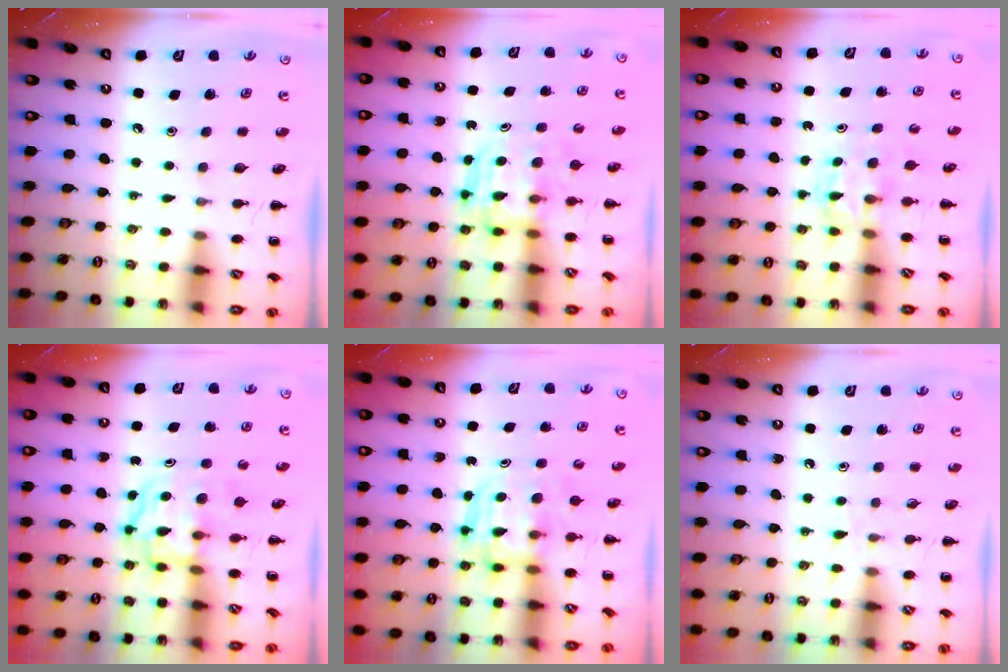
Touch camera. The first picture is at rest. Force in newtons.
{"total": 3.7, "press": 3.7, "slide": 0.2}
{"total": 2.6, "press": 2.4, "slide": 1.1}
{"total": 3.6, "press": 3.6, "slide": 0.4}
{"total": 3.8, "press": 3.8, "slide": 0.2}
{"total": 3.4, "press": 3.0, "slide": 1.6}